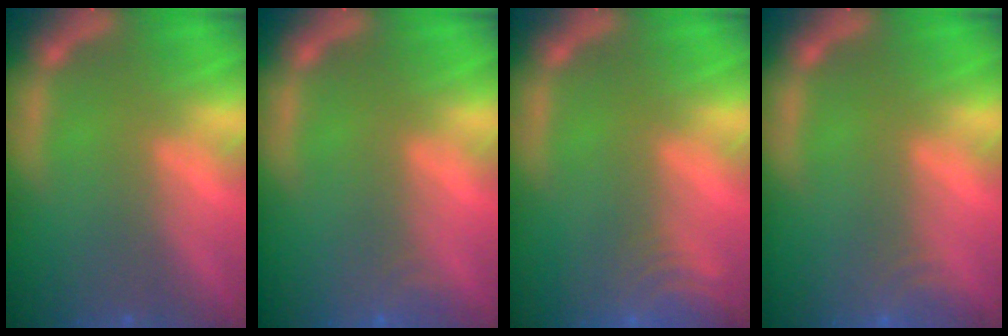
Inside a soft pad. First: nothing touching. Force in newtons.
{"total": 1.9}
{"total": 6.0}
{"total": 3.0}